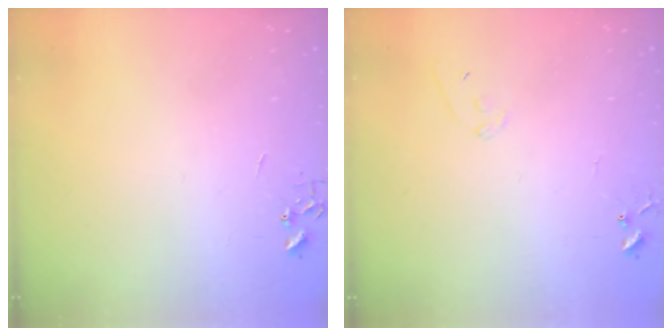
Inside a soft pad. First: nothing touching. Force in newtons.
{"total": 6.8, "press": 6.7, "slide": 0.5}